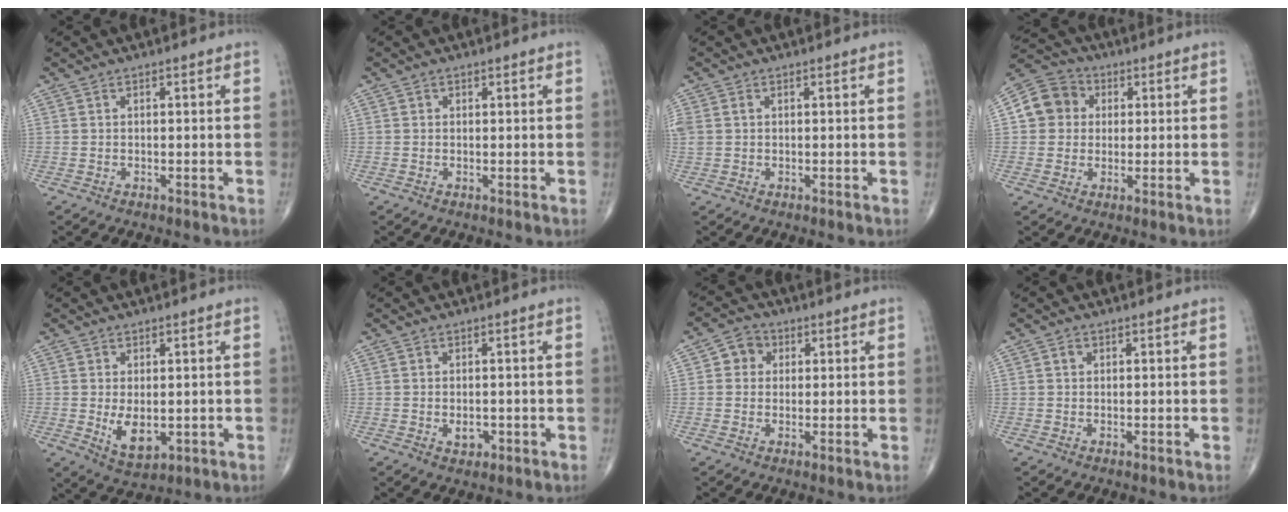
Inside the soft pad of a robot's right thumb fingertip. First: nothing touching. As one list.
[{"total": 0.5, "force": [0.2, 0.5, 0.1], "torque": [0.002, 0.000, 0.002]}, {"total": 2.8, "force": [0.5, 2.1, 1.7], "torque": [-0.054, 0.013, 0.017]}, {"total": 8.7, "force": [1.4, 7.9, 3.3], "torque": [-0.041, 0.013, 0.013]}, {"total": 6.3, "force": [-0.6, 3.6, 5.2], "torque": [-0.079, -0.017, 0.003]}, {"total": 2.5, "force": [-0.5, 1.7, 1.7], "torque": [-0.018, 0.000, -0.003]}, {"total": 4.5, "force": [1.0, 4.1, 1.7], "torque": [-0.003, 0.005, 0.010]}, {"total": 1.0, "force": [0.3, 0.8, 0.5], "torque": [-0.004, 0.001, 0.004]}]